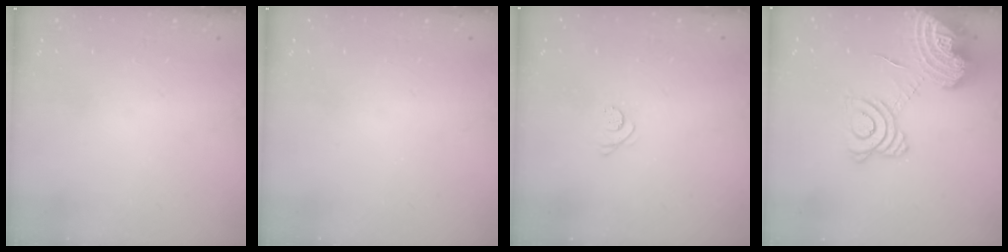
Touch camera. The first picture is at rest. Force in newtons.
{"total": 0.0}
{"total": 2.3, "press": 2.3, "slide": 0.3}
{"total": 18.4, "press": 18.2, "slide": 2.6}